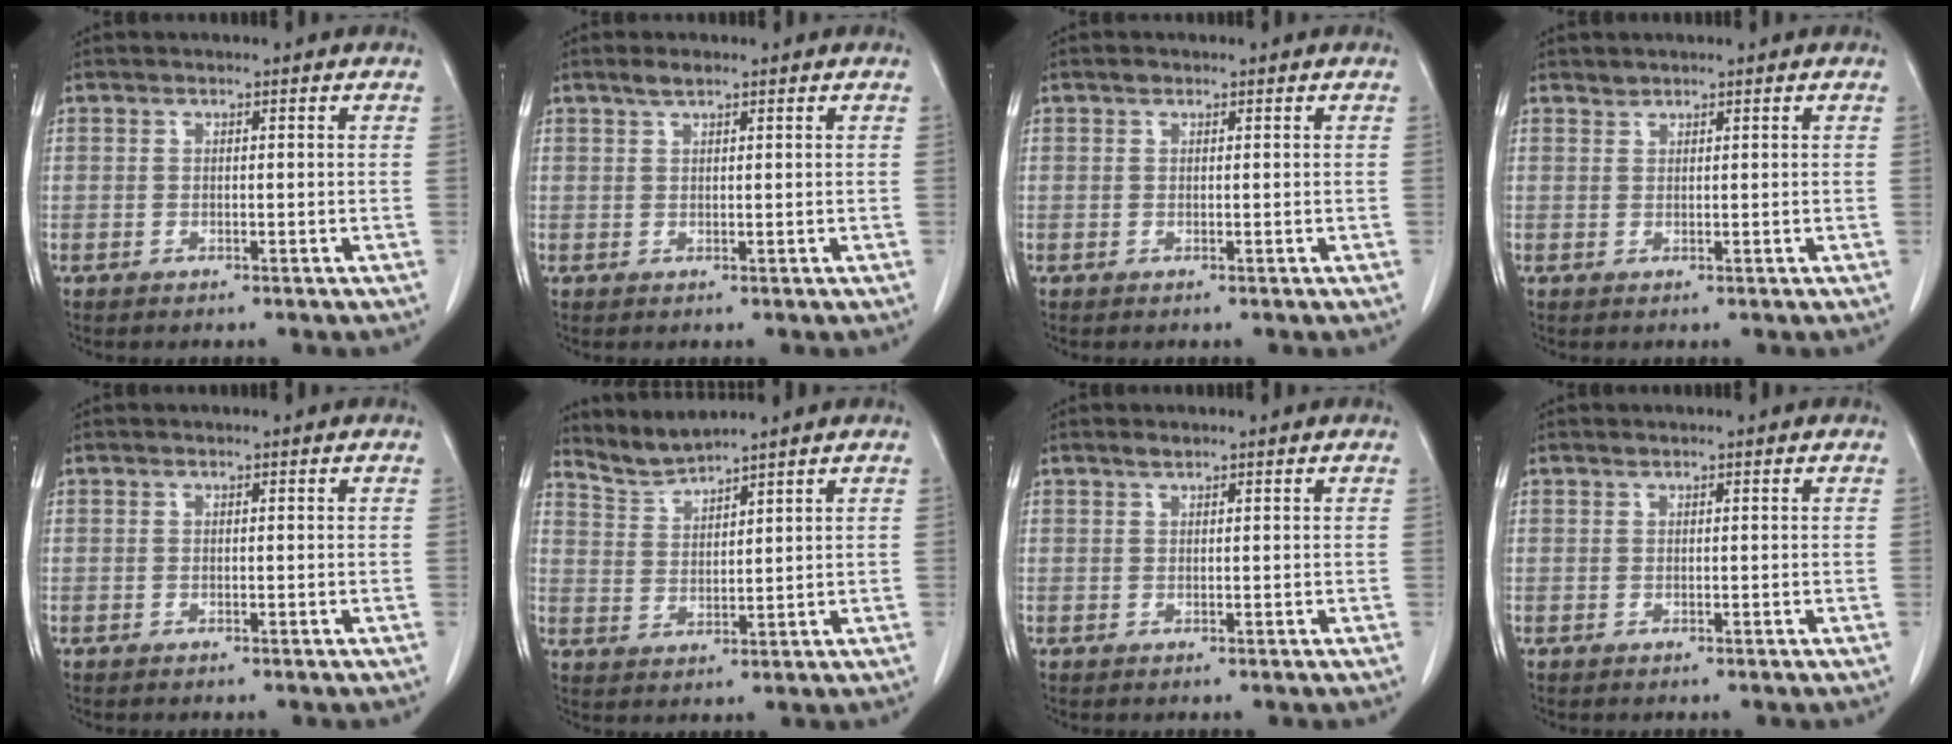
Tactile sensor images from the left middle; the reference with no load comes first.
{"total": 1.7, "force": [1.3, 0.3, 1.0], "torque": [-0.024, 0.004, 0.027]}
{"total": 0.6, "force": [0.4, 0.3, 0.2], "torque": [-0.005, 0.002, 0.006]}
{"total": 0.7, "force": [0.7, 0.1, -0.2], "torque": [0.000, -0.002, 0.013]}
{"total": 0.0}
{"total": 4.1, "force": [4.0, -0.9, -0.3], "torque": [-0.002, -0.006, 0.089]}
{"total": 0.8, "force": [0.7, 0.1, 0.3], "torque": [-0.012, 0.000, 0.015]}
{"total": 0.0}